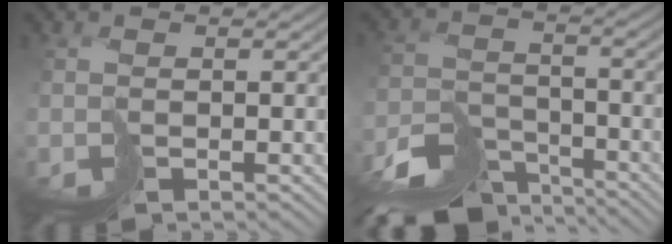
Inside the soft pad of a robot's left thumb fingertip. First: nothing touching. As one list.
[{"total": 10.1, "force": [-8.9, 3.5, 3.5], "torque": [-0.067, -0.016, -0.146]}]